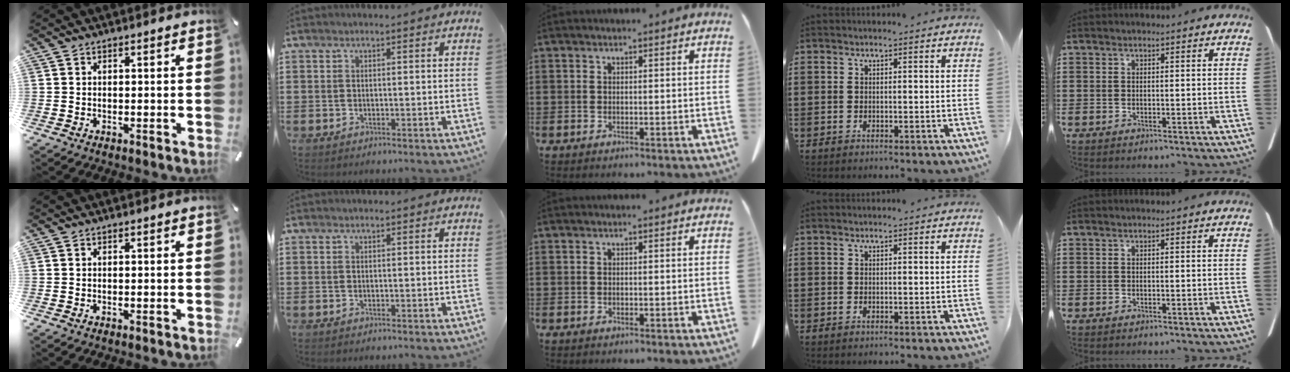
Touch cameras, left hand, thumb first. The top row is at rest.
{}